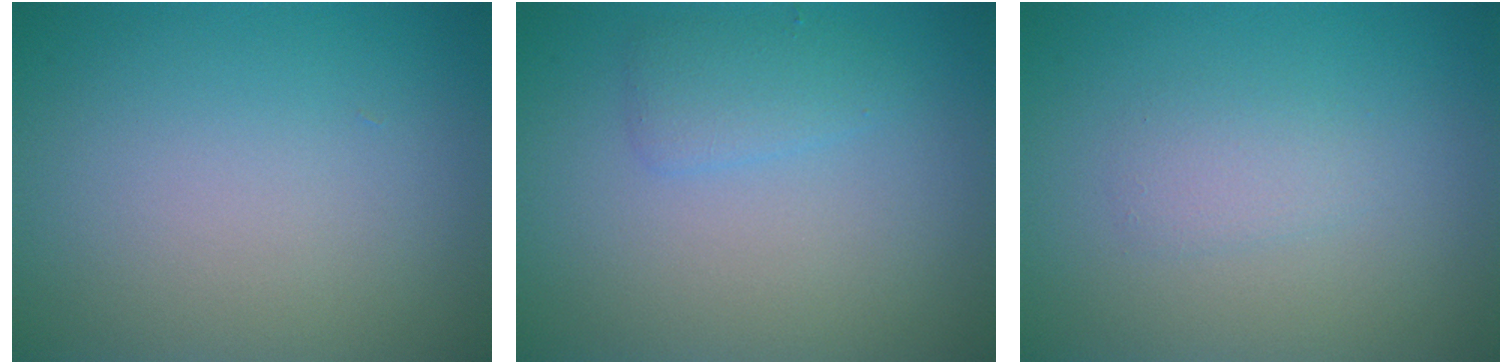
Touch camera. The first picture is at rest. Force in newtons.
{"total": 1.7, "press": 1.7, "slide": 0.1}
{"total": 1.3, "press": 1.3, "slide": 0.0}